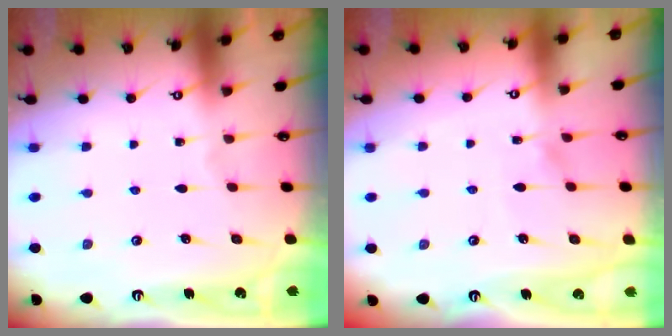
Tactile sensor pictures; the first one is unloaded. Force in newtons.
{"total": 3.2, "press": 3.1, "slide": 0.4}